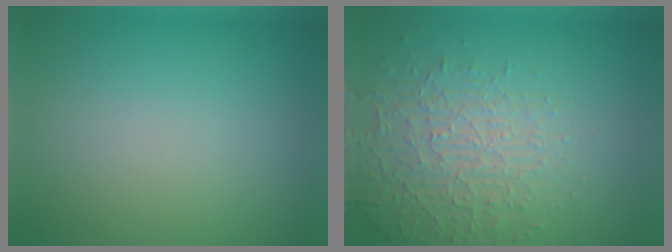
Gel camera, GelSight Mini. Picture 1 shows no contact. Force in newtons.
{"total": 4.5, "press": 3.1, "slide": 3.4}